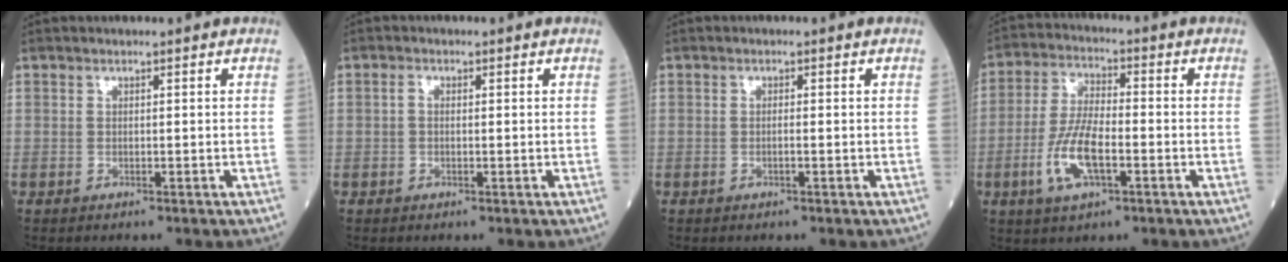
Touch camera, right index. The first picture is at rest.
{"total": 0.9, "force": [-0.1, 0.6, 0.7], "torque": [-0.014, 0.004, -0.004]}
{"total": 0.6, "force": [-0.2, 0.0, 0.6], "torque": [-0.011, 0.001, -0.004]}
{"total": 8.8, "force": [-3.0, 2.6, 7.9], "torque": [-0.167, -0.003, -0.057]}